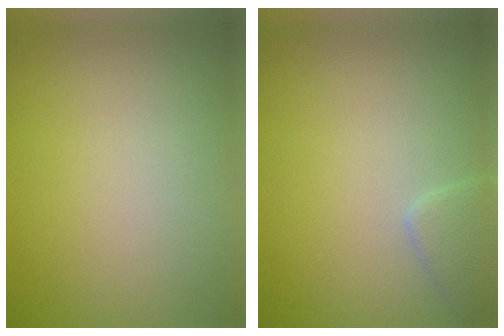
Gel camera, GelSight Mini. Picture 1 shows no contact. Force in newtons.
{"total": 1.8, "press": 1.8, "slide": 0.1}